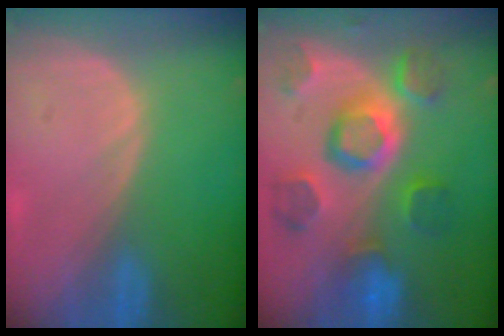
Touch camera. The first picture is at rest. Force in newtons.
{"total": 11.3, "press": 10.0, "slide": 5.3}